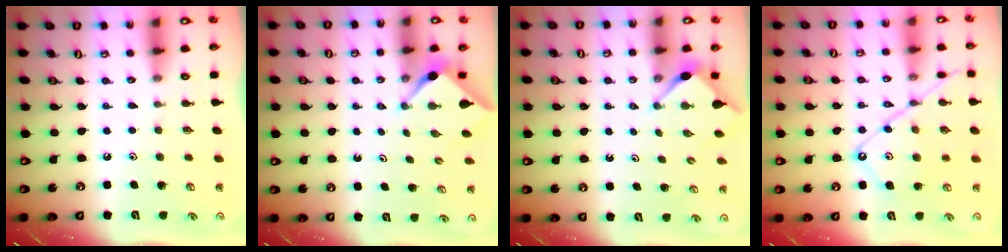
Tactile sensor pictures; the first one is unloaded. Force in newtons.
{"total": 3.0, "press": 3.0, "slide": 0.4}
{"total": 2.6, "press": 2.6, "slide": 0.3}
{"total": 12.6, "press": 12.5, "slide": 1.3}